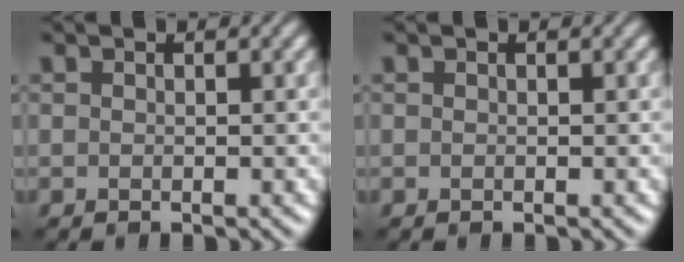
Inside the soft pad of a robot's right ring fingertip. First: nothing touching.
{"total": 0.0}